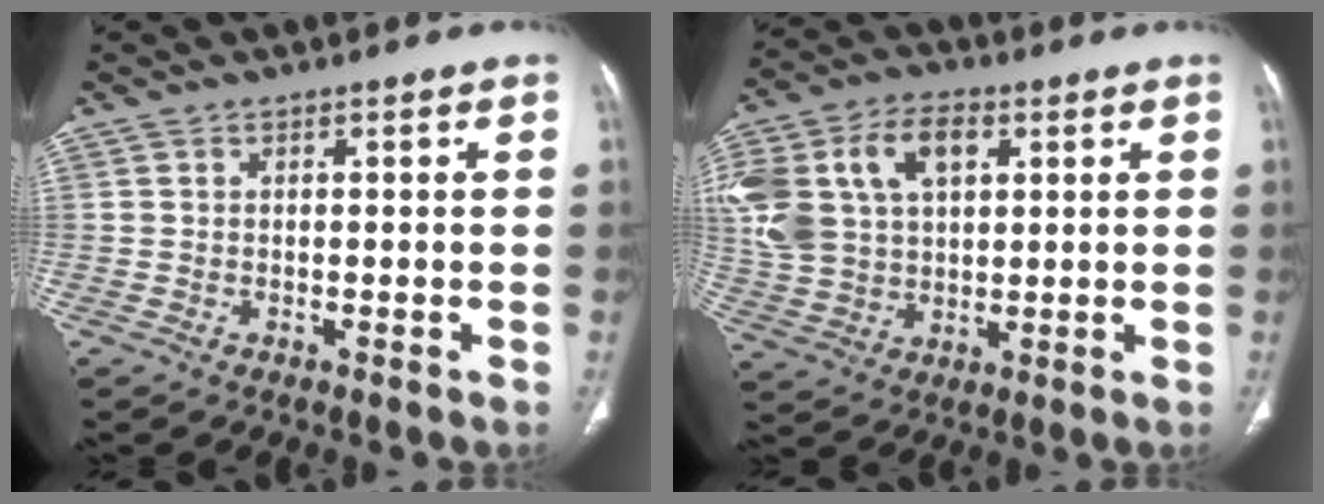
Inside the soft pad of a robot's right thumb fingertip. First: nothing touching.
{"total": 20.9, "force": [6.1, 14.2, 14.0], "torque": [-0.316, 0.028, 0.118]}